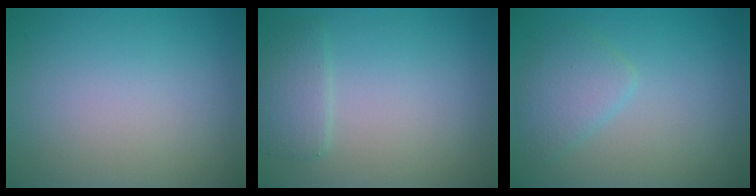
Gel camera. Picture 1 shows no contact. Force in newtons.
{"total": 2.0, "press": 2.0, "slide": 0.1}
{"total": 2.5, "press": 2.5, "slide": 0.1}